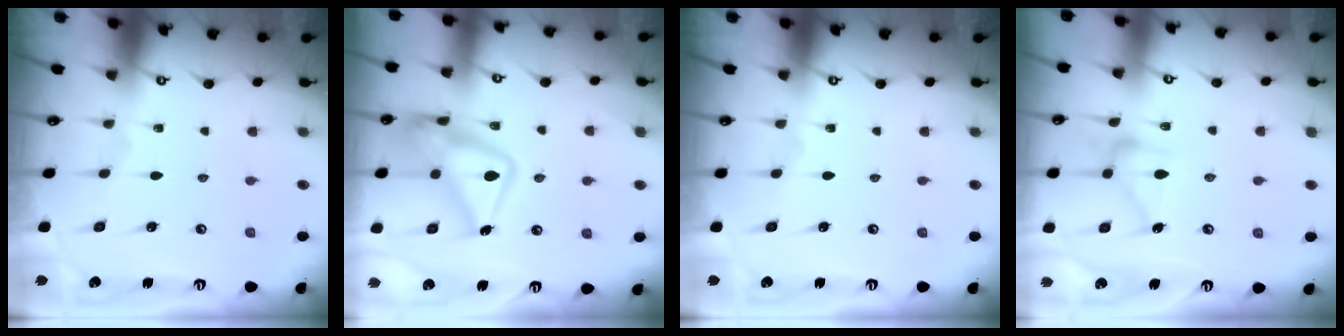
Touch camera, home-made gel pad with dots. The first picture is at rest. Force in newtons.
{"total": 17.6, "press": 17.6, "slide": 1.4}
{"total": 0.0}
{"total": 14.2, "press": 14.2, "slide": 0.6}